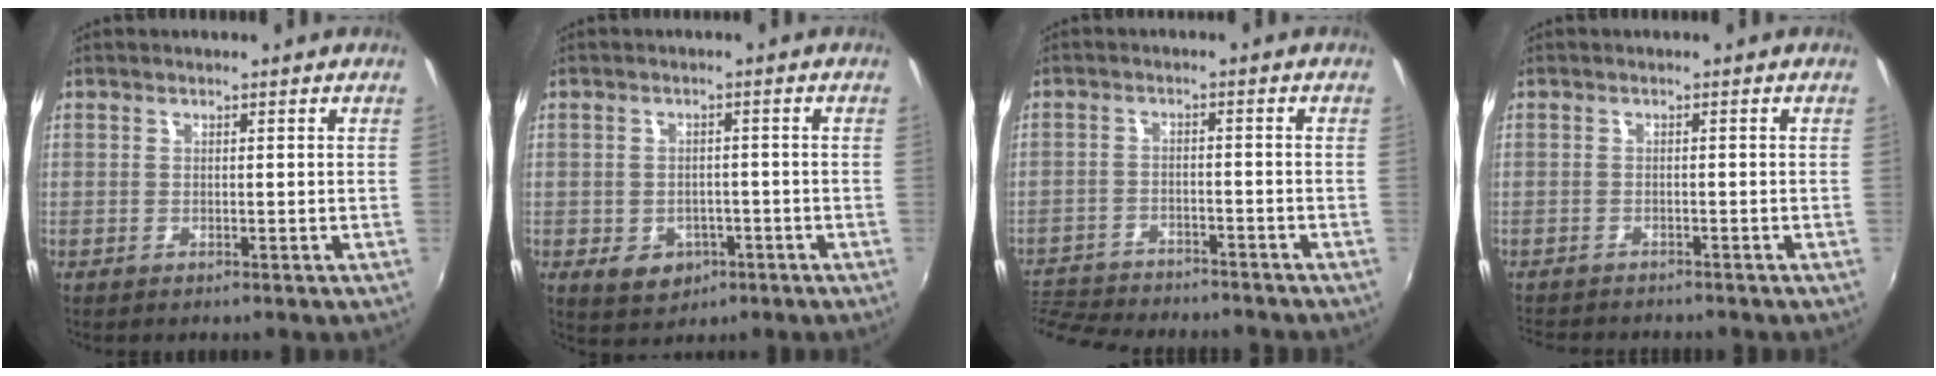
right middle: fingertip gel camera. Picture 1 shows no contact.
{"total": 6.0, "force": [-2.5, 4.7, 2.7], "torque": [-0.065, -0.002, -0.024]}
{"total": 12.6, "force": [-11.5, 2.9, 4.3], "torque": [-0.110, -0.011, -0.184]}
{"total": 5.5, "force": [-5.2, 1.0, 1.6], "torque": [-0.046, -0.017, -0.082]}